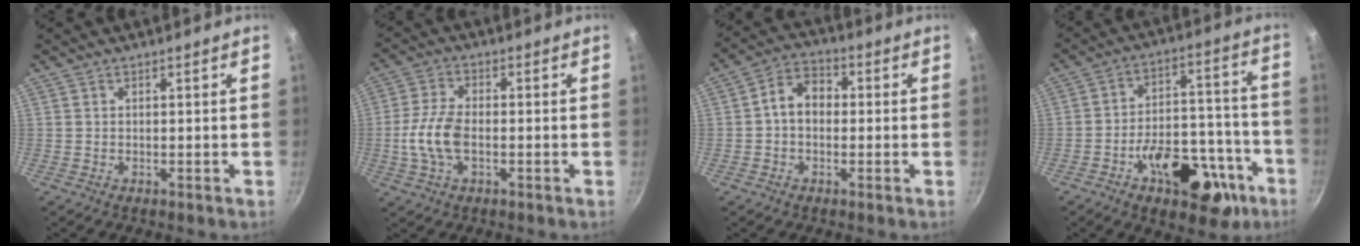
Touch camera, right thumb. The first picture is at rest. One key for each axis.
{"total": 8.7, "fx": -1.5, "fy": 4.4, "fz": 7.3, "tx": -0.152, "ty": 0.016, "tz": -0.037}
{"total": 6.9, "fx": -0.1, "fy": 5.1, "fz": 4.6, "tx": -0.049, "ty": 0.024, "tz": -0.019}
{"total": 20.6, "fx": -10.0, "fy": 11.0, "fz": 14.2, "tx": -0.153, "ty": 0.070, "tz": -0.134}